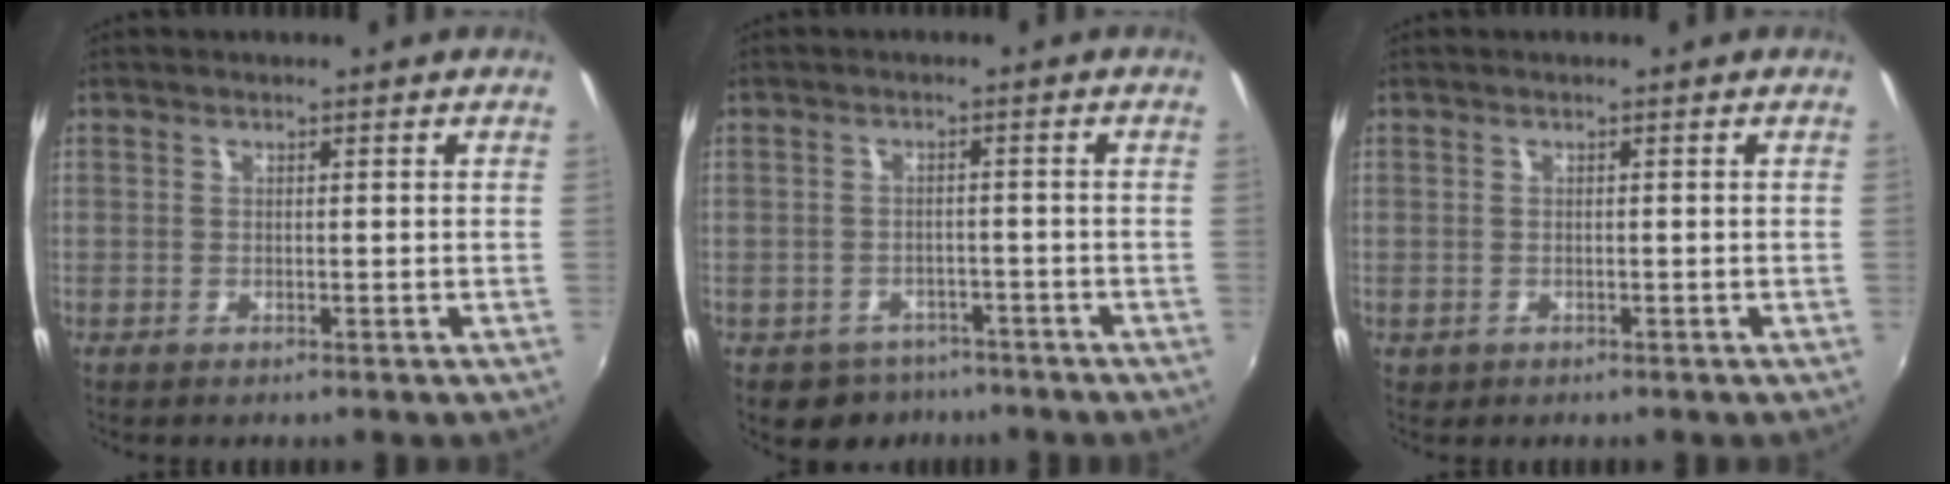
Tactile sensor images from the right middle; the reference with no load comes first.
{"total": 6.1, "force": [-4.4, 4.1, 1.2], "torque": [-0.036, 0.005, -0.058]}
{"total": 0.7, "force": [-0.2, 0.6, 0.2], "torque": [-0.003, -0.002, -0.002]}